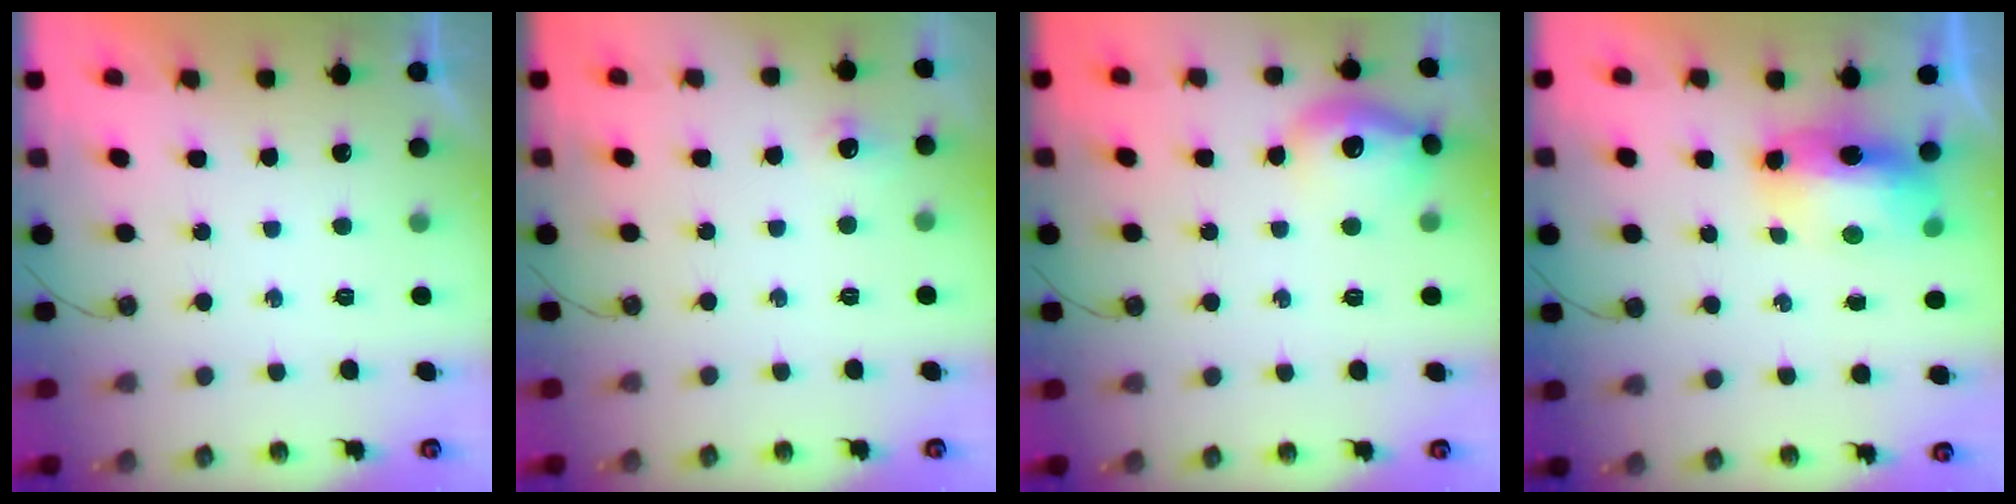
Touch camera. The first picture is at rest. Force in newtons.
{"total": 5.9, "press": 5.9, "slide": 0.8}
{"total": 14.5, "press": 14.4, "slide": 1.1}
{"total": 9.5, "press": 9.3, "slide": 2.0}